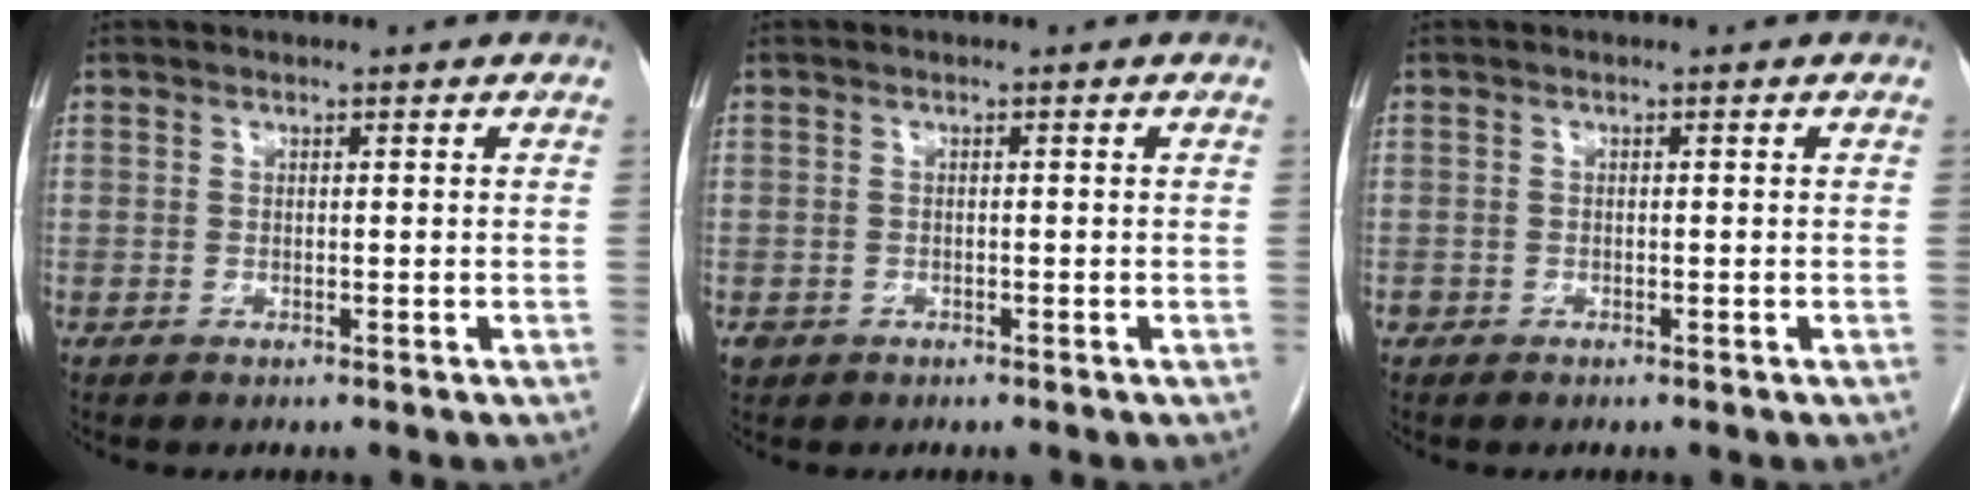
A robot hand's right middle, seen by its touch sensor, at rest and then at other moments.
{"total": 1.5, "force": [-0.7, 1.2, 0.3], "torque": [-0.008, 0.004, -0.008]}
{"total": 0.7, "force": [-0.4, 0.6, 0.1], "torque": [-0.005, 0.003, -0.007]}